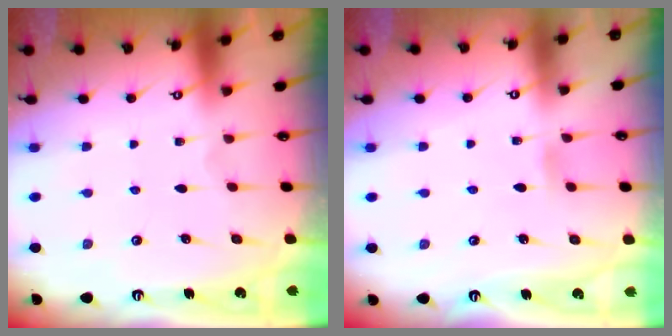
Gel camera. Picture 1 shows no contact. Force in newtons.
{"total": 3.7, "press": 3.7, "slide": 0.3}